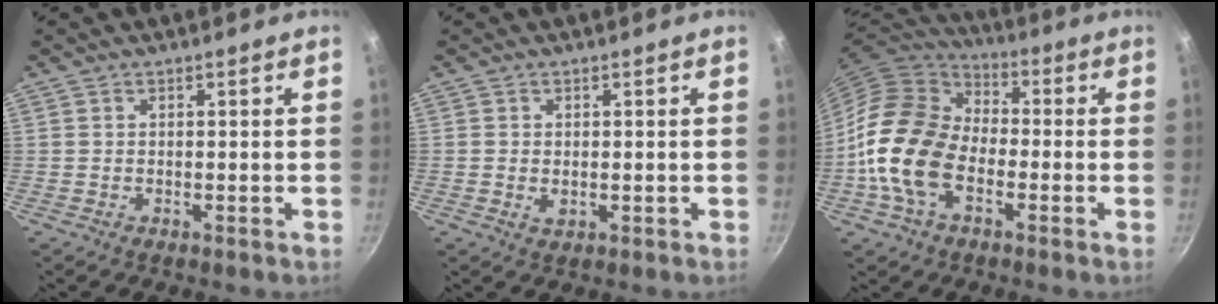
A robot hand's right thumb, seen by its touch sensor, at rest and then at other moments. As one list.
[{"total": 1.9, "force": [-0.1, 1.3, 1.4], "torque": [-0.023, -0.003, 0.000]}, {"total": 17.6, "force": [-4.0, 11.7, 12.5], "torque": [-0.209, 0.030, -0.094]}]